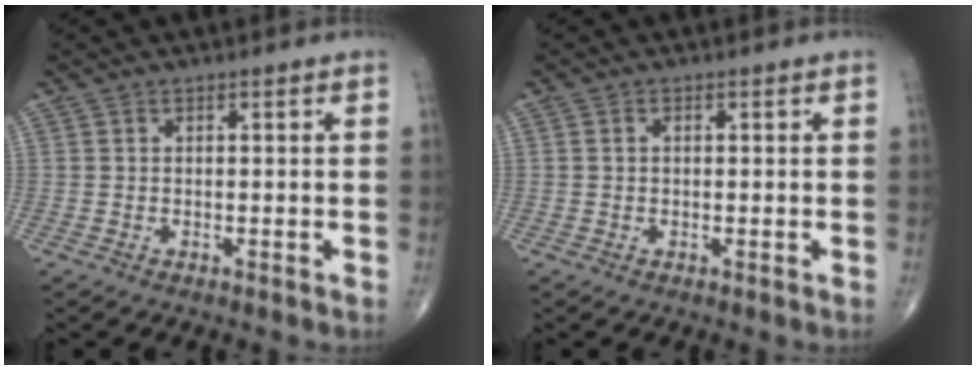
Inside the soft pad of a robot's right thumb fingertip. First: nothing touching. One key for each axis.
{"total": 0.6, "fx": 0.1, "fy": 0.3, "fz": 0.4, "tx": -0.011, "ty": 0.002, "tz": 0.001}